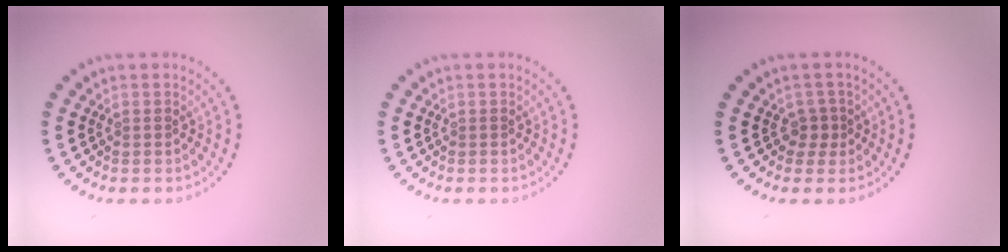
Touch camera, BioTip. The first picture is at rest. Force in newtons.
{"total": 0.0}
{"total": 1.3, "press": 1.1, "slide": 0.7}